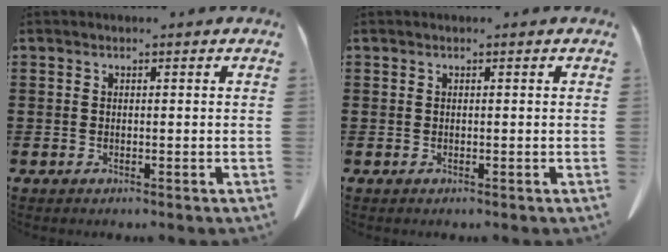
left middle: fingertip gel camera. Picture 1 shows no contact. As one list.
[{"total": 0.0}]